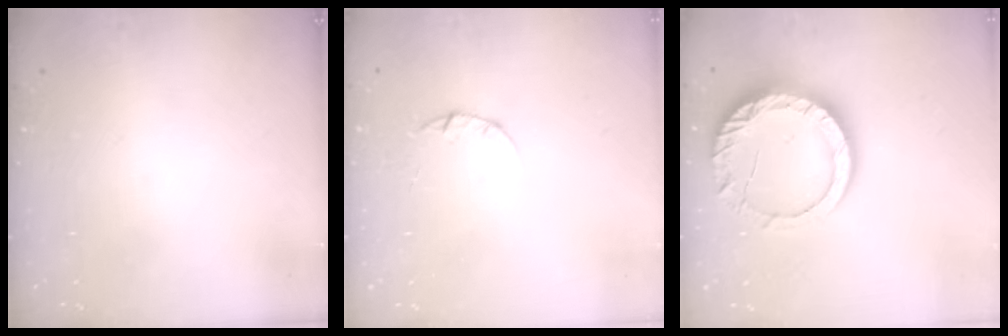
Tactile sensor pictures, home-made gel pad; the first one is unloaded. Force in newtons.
{"total": 3.2, "press": 3.1, "slide": 0.4}
{"total": 14.3, "press": 14.3, "slide": 1.3}